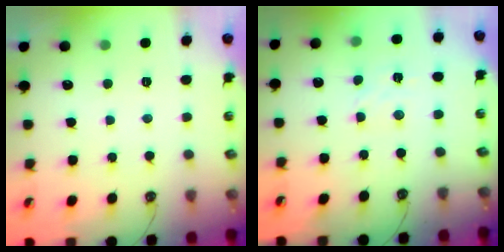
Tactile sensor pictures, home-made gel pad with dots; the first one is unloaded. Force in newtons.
{"total": 2.9, "press": 2.8, "slide": 0.7}